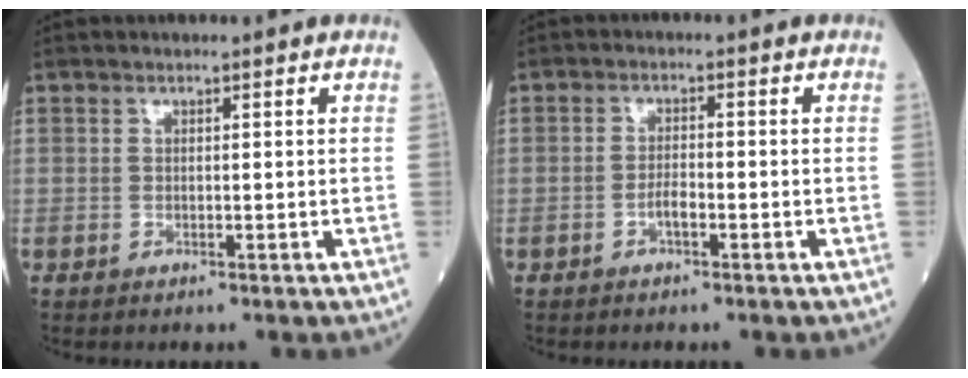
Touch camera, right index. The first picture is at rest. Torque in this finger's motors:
{"motor_torque": [0.38, -0.12, 0.16, 0.02]}